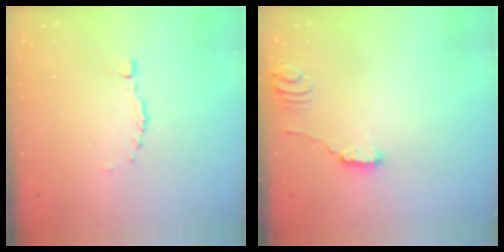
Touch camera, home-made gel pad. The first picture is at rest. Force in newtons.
{"total": 1.6, "press": 1.5, "slide": 0.1}